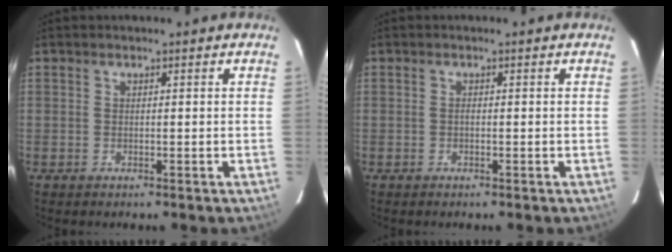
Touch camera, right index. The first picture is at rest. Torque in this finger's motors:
{"motor_torque": [0.08, -0.14, 0.17, 0.03]}